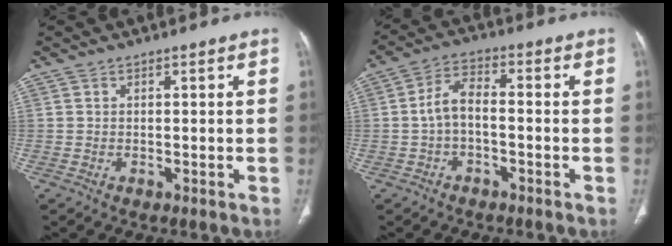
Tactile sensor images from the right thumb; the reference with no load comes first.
{"total": 5.8, "force": [-1.2, 3.1, 4.8], "torque": [-0.093, 0.027, -0.030]}